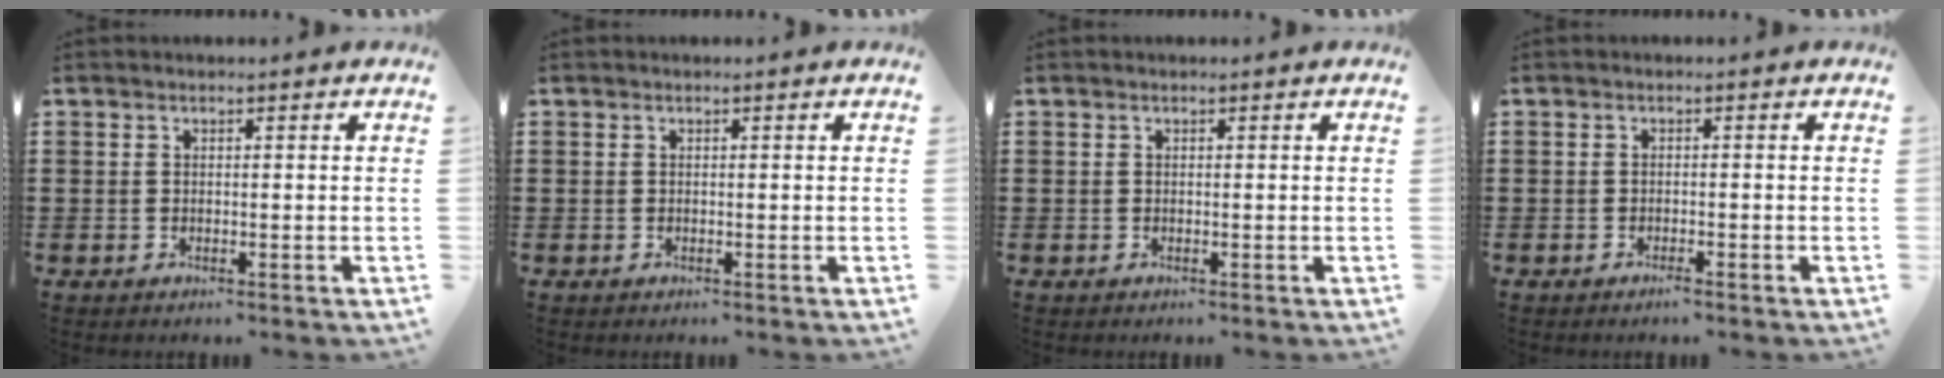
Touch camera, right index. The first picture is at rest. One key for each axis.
{"total": 0.0}
{"total": 0.0}
{"total": 1.0, "fx": -0.8, "fy": 0.0, "fz": 0.6, "tx": -0.012, "ty": -0.004, "tz": -0.014}